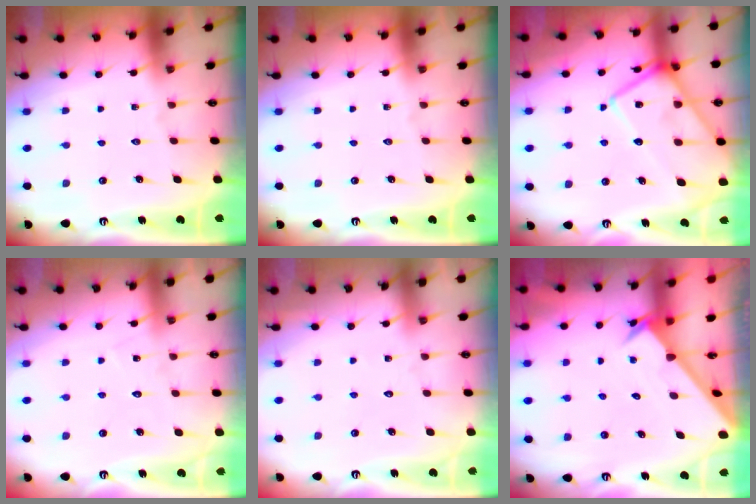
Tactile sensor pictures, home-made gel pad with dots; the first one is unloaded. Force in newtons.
{"total": 0.0}
{"total": 18.4, "press": 18.3, "slide": 1.3}
{"total": 6.2, "press": 6.2, "slide": 0.4}
{"total": 3.4, "press": 3.3, "slide": 0.4}
{"total": 2.4, "press": 2.4, "slide": 0.2}